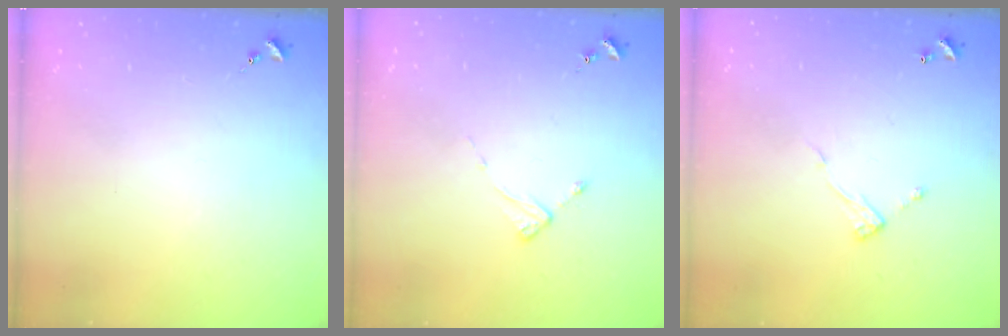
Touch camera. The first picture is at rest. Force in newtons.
{"total": 2.0, "press": 1.9, "slide": 0.4}
{"total": 6.6, "press": 6.6, "slide": 0.6}